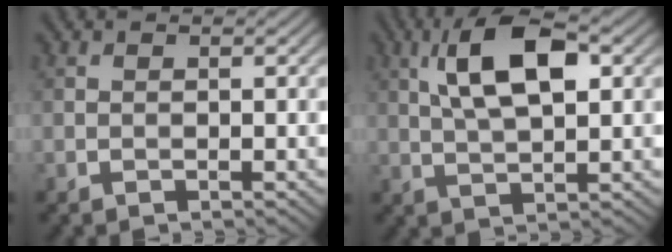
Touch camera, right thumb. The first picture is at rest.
{"total": 9.1, "force": [2.8, 3.5, 7.9], "torque": [-0.154, 0.016, 0.042]}